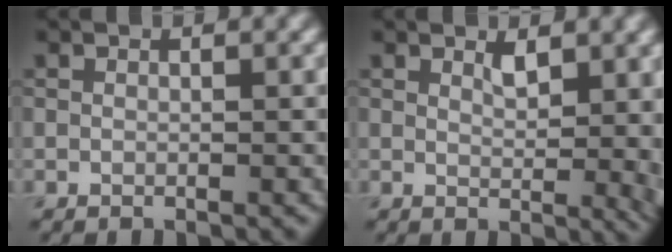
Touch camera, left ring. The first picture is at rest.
{"total": 3.0, "force": [1.4, 1.0, 2.5], "torque": [-0.034, -0.006, 0.026]}